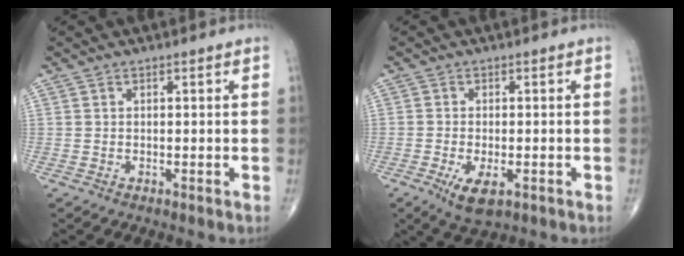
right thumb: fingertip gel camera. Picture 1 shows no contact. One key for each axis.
{"total": 5.5, "fx": -2.2, "fy": 2.4, "fz": 4.5, "tx": -0.079, "ty": -0.007, "tz": -0.032}